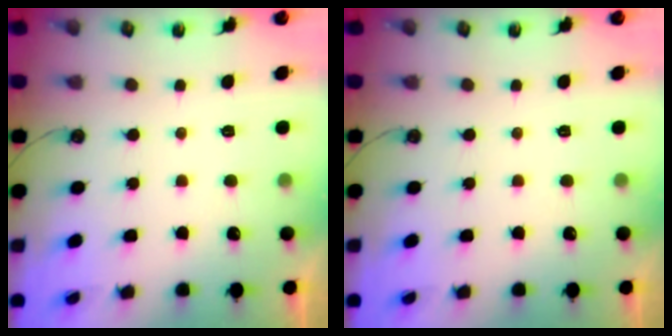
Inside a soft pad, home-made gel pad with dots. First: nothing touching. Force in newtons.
{"total": 0.0}